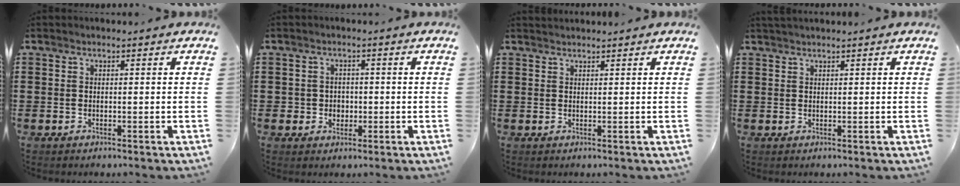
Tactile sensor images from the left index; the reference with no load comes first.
{"total": 2.3, "force": [-0.3, 2.2, 0.4], "torque": [-0.018, 0.007, -0.011]}
{"total": 0.9, "force": [0.9, 0.0, 0.0], "torque": [-0.003, -0.002, 0.018]}
{"total": 0.9, "force": [0.8, 0.0, 0.3], "torque": [-0.008, -0.001, 0.016]}